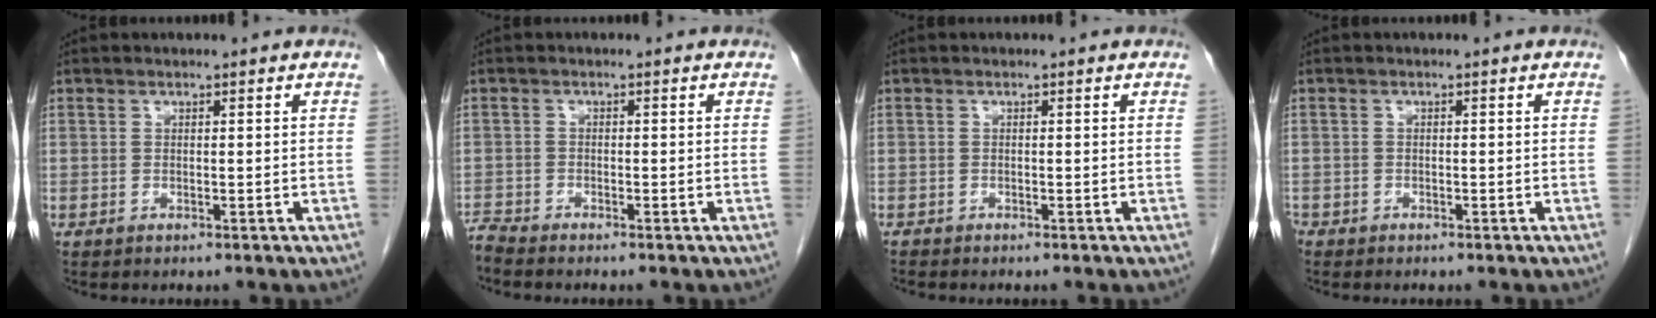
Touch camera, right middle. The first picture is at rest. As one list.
[{"total": 1.9, "force": [-1.9, -0.3, 0.0], "torque": [-0.005, -0.010, -0.038]}, {"total": 0.5, "force": [-0.5, 0.0, 0.0], "torque": [-0.012, -0.003, -0.013]}, {"total": 1.0, "force": [-0.8, 0.5, 0.2], "torque": [-0.009, 0.000, -0.017]}]